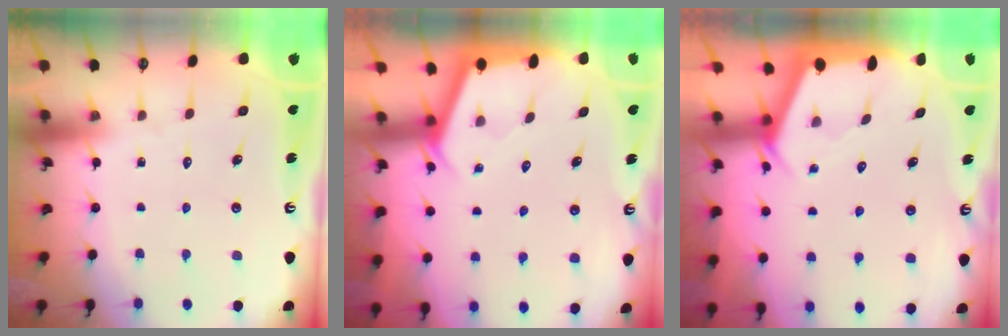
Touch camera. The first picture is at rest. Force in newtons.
{"total": 2.6, "press": 2.6, "slide": 0.2}
{"total": 2.4, "press": 2.3, "slide": 0.3}